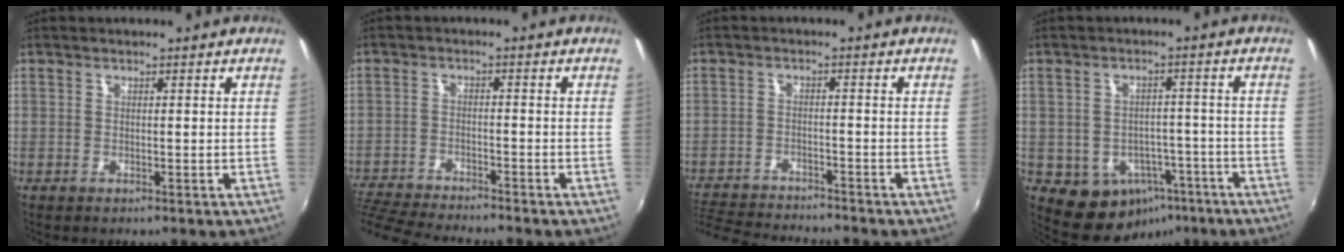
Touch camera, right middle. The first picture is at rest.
{"total": 11.0, "force": [-10.3, 0.4, 3.9], "torque": [-0.106, -0.023, -0.184]}
{"total": 11.5, "force": [-10.8, 1.4, 3.8], "torque": [-0.099, -0.014, -0.179]}
{"total": 9.8, "force": [-5.0, 7.7, 3.5], "torque": [-0.072, 0.021, -0.040]}